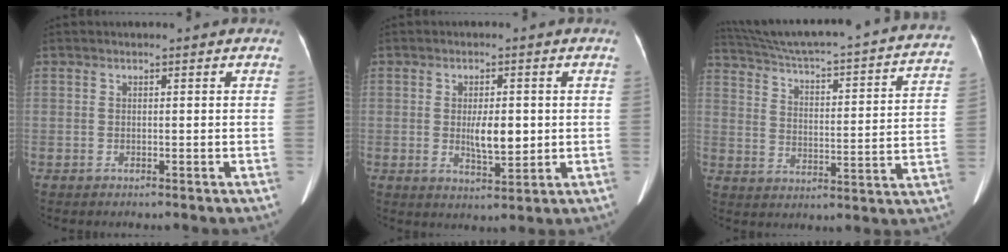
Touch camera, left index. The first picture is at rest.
{"total": 5.1, "force": [0.1, 1.9, 4.8], "torque": [-0.082, -0.007, 0.007]}
{"total": 29.2, "force": [25.9, 2.7, 13.1], "torque": [-0.208, -0.046, 0.331]}